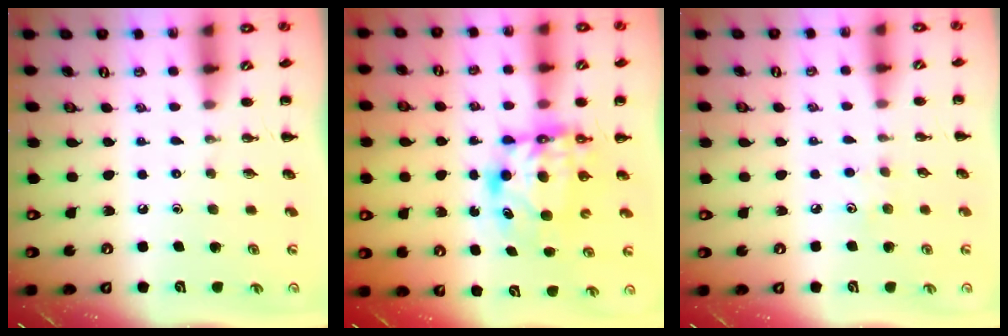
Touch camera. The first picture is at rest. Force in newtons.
{"total": 6.8, "press": 6.7, "slide": 1.3}
{"total": 2.8, "press": 2.7, "slide": 0.7}